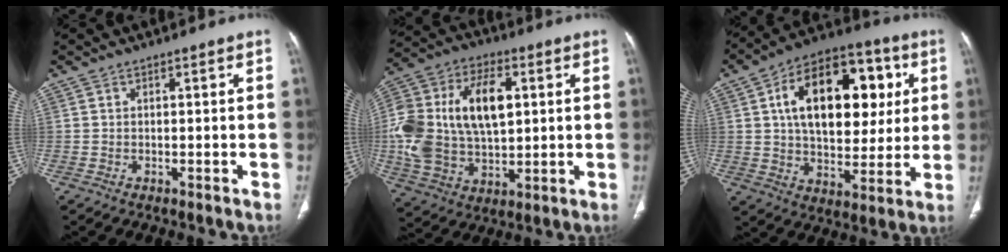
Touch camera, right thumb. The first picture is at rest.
{"total": 22.4, "force": [2.9, 13.6, 17.6], "torque": [-0.347, 0.010, 0.054]}
{"total": 23.7, "force": [5.5, 14.0, 18.2], "torque": [-0.248, 0.008, 0.081]}